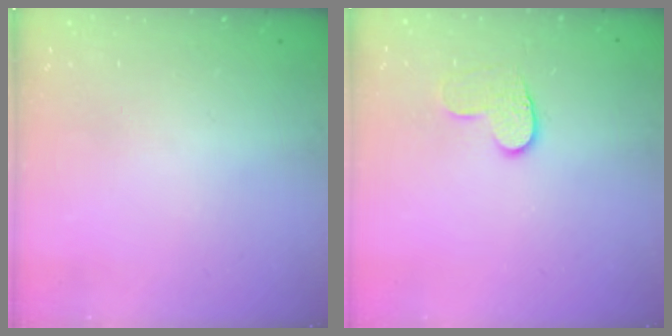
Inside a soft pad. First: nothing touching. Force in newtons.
{"total": 6.9, "press": 6.8, "slide": 0.6}